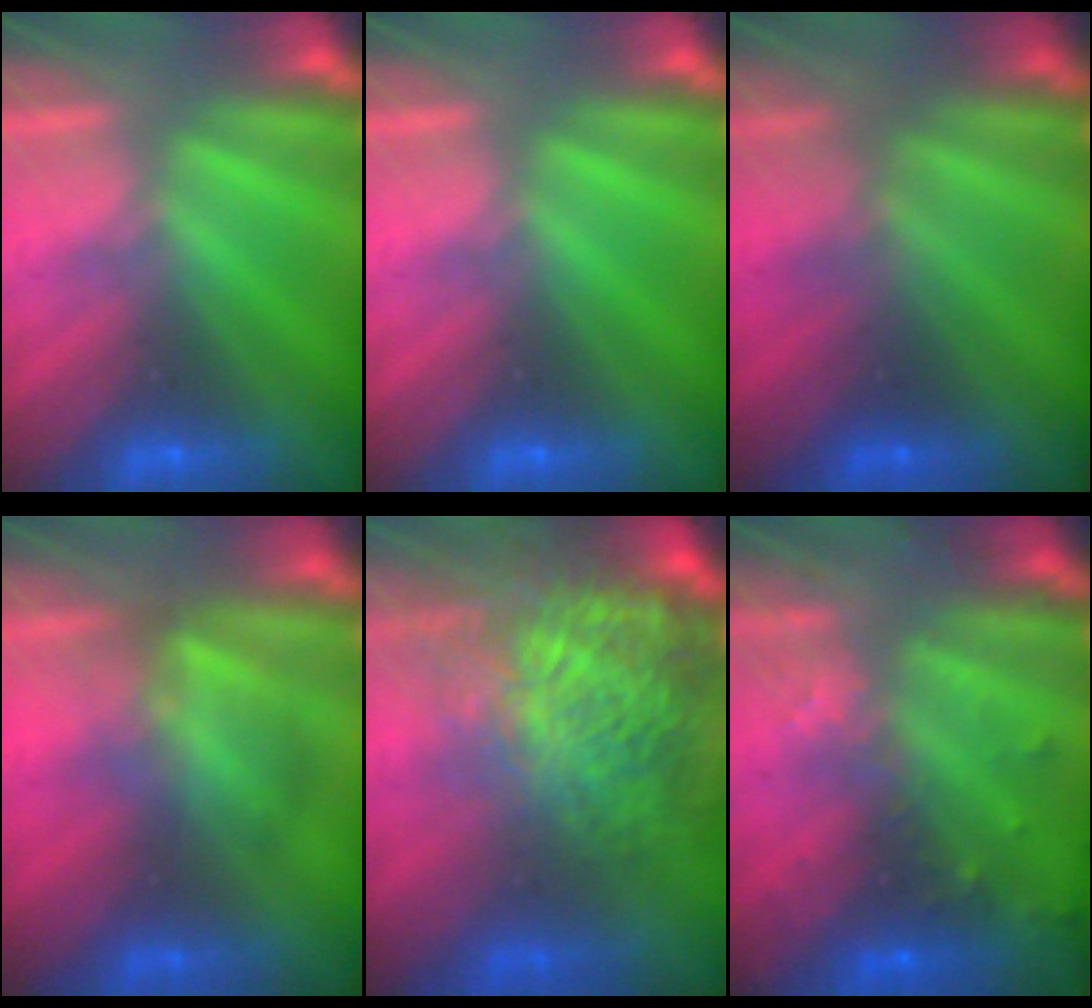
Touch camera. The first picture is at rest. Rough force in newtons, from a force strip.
{"total": 0.0}
{"total": 1.8}
{"total": 2.8}
{"total": 10.0}
{"total": 5.7}